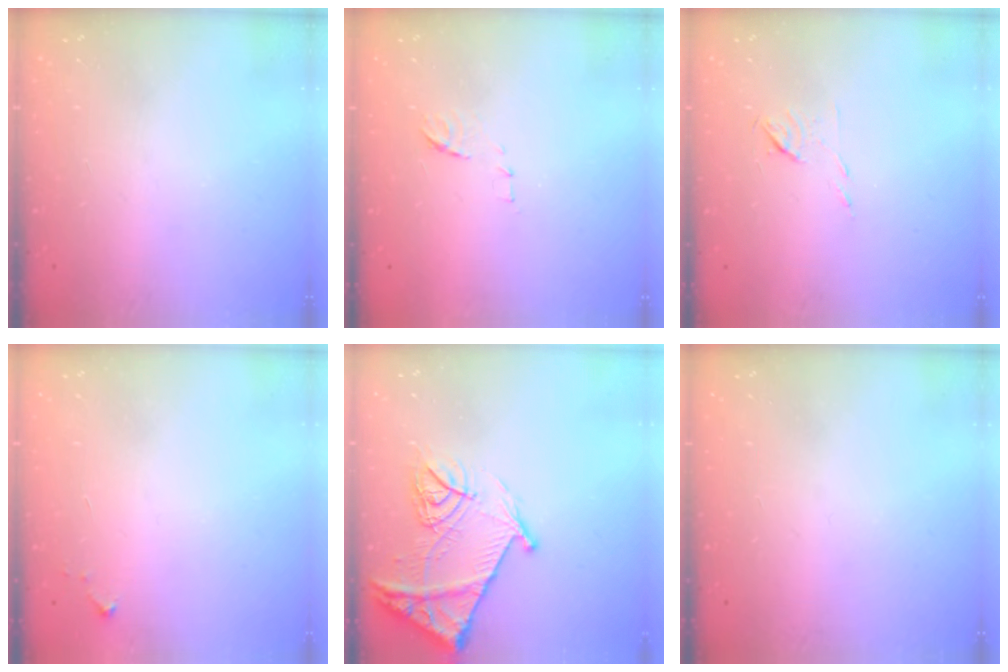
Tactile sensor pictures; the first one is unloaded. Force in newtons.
{"total": 6.8, "press": 6.8, "slide": 0.5}
{"total": 4.8, "press": 4.7, "slide": 1.0}
{"total": 2.6, "press": 2.6, "slide": 0.4}
{"total": 15.9, "press": 15.8, "slide": 1.6}
{"total": 0.0}